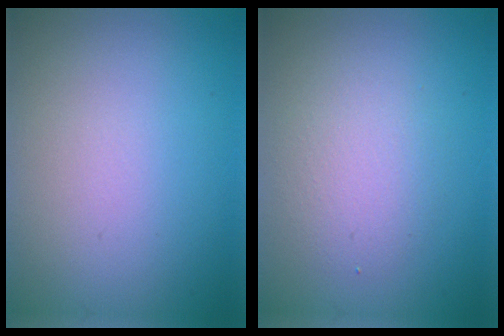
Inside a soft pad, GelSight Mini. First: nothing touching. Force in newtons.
{"total": 2.7, "press": 2.7, "slide": 0.1}